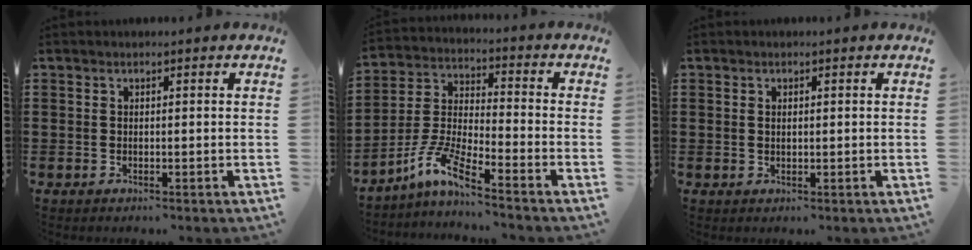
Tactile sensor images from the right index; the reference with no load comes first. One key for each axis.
{"total": 7.2, "fx": -5.8, "fy": 0.6, "fz": 4.2, "tx": -0.113, "ty": -0.014, "tz": -0.120}
{"total": 0.8, "fx": 0.2, "fy": 0.5, "fz": 0.7, "tx": -0.015, "ty": 0.003, "tz": 0.004}